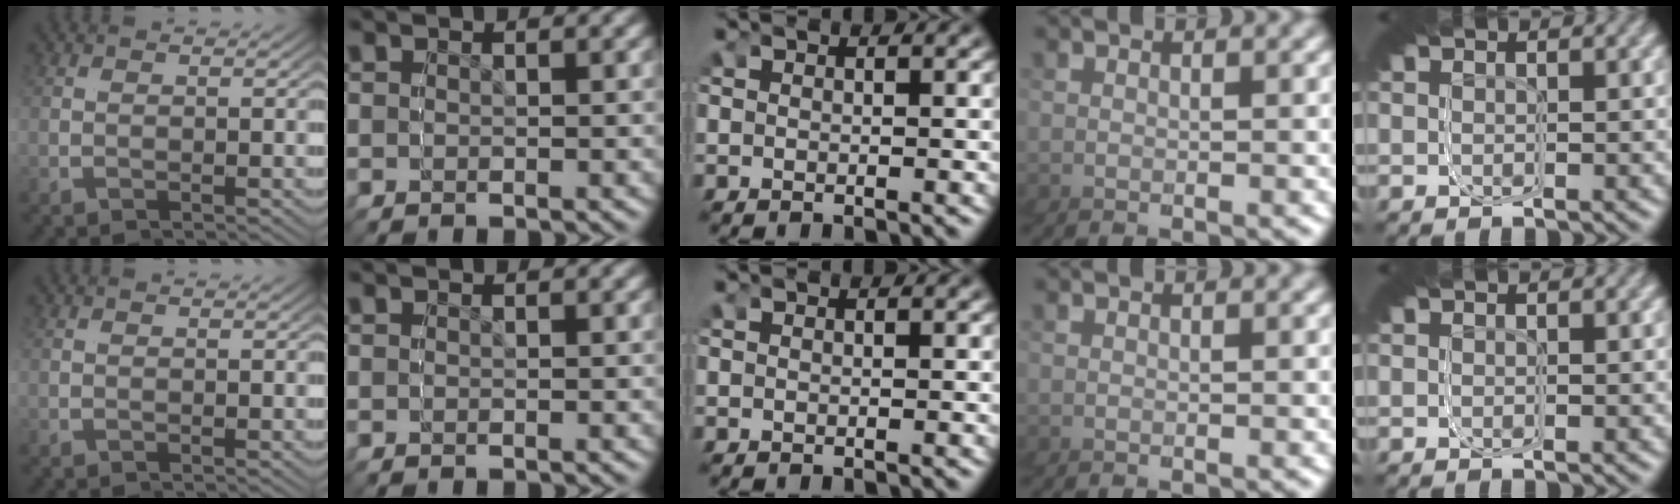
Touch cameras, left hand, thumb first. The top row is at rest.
{}